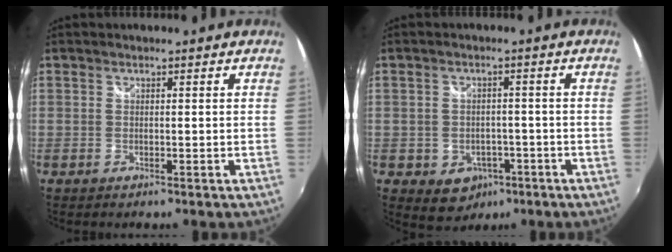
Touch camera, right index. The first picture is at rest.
{"total": 6.3, "force": [-2.9, 5.1, 2.2], "torque": [-0.053, 0.004, -0.025]}